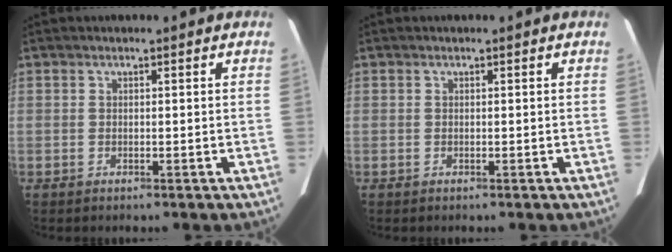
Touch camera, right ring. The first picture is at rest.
{"total": 0.0}